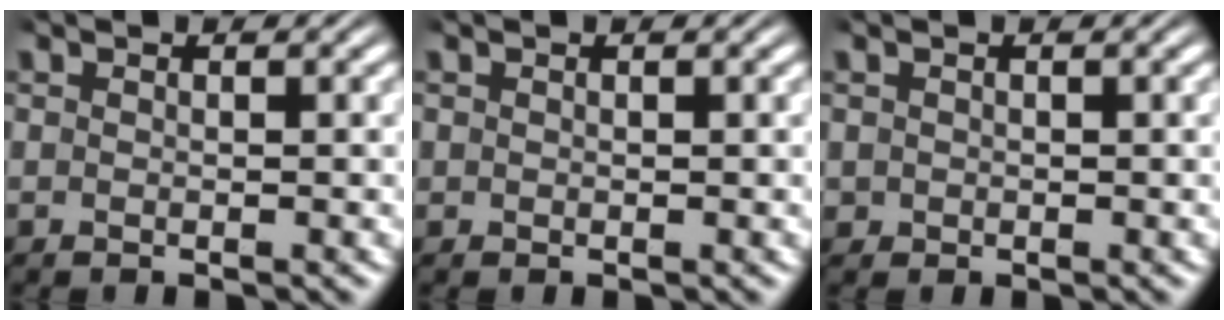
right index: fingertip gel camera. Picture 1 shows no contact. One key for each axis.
{"total": 0.6, "fx": 0.1, "fy": 0.5, "fz": 0.4, "tx": -0.005, "ty": -0.003, "tz": 0.002}
{"total": 1.9, "fx": -0.3, "fy": 1.7, "fz": 0.7, "tx": -0.019, "ty": -0.015, "tz": 0.001}